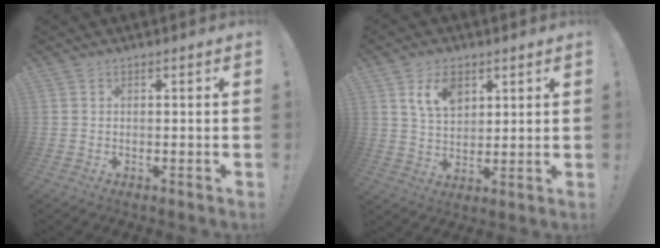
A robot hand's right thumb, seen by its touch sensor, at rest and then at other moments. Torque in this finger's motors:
{"motor_torque": [0.64, 0.58, 0.45, 0.42, 0.02]}